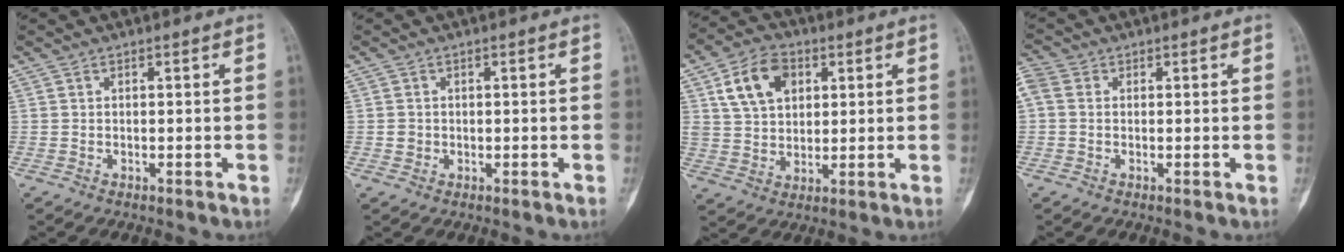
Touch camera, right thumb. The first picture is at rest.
{"total": 1.2, "force": [-0.1, 1.2, 0.3], "torque": [-0.001, 0.003, -0.001]}
{"total": 11.2, "force": [4.2, 7.7, 7.0], "torque": [-0.107, -0.002, 0.076]}
{"total": 3.2, "force": [0.6, 2.3, 2.2], "torque": [-0.065, 0.013, 0.006]}